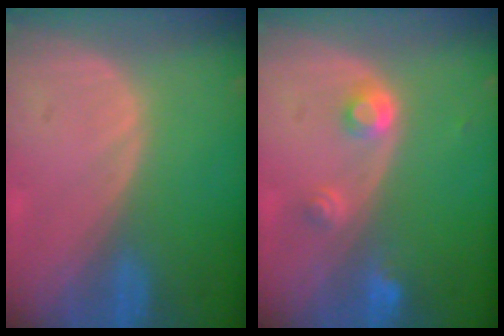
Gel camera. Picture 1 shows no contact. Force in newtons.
{"total": 2.9, "press": 2.9, "slide": 0.5}